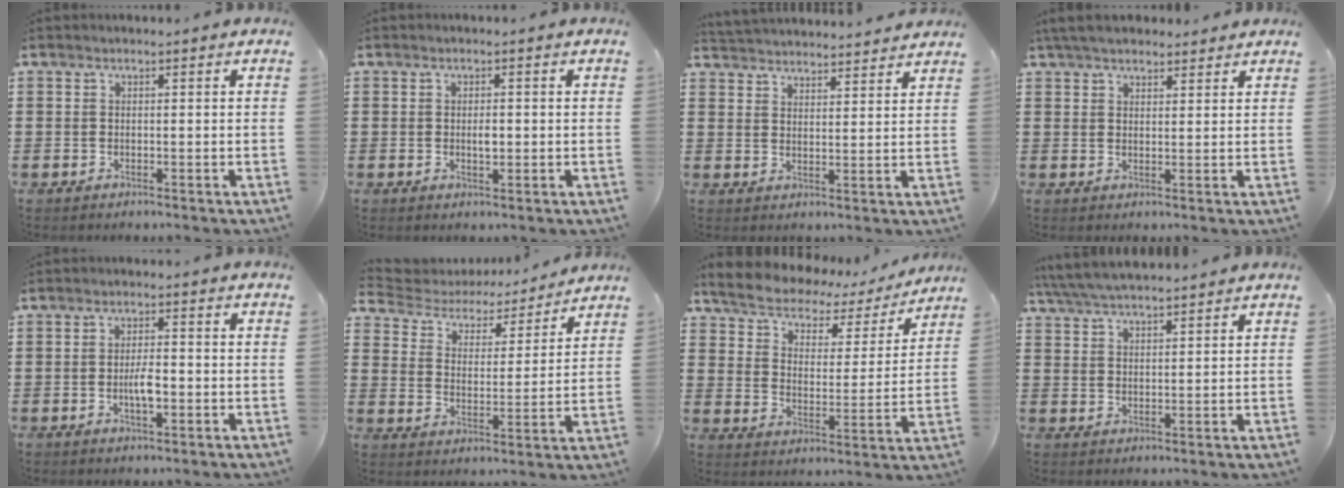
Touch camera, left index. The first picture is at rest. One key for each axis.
{"total": 1.8, "fx": 0.1, "fy": 0.7, "fz": 1.6, "tx": -0.032, "ty": 0.001, "tz": 0.001}
{"total": 3.6, "fx": 3.6, "fy": 0.0, "fz": -0.3, "tx": -0.008, "ty": -0.017, "tz": 0.066}
{"total": 4.6, "fx": 4.0, "fy": 1.3, "fz": 1.7, "tx": -0.045, "ty": -0.002, "tz": 0.077}
{"total": 3.8, "fx": -0.7, "fy": 1.3, "fz": 3.5, "tx": -0.064, "ty": 0.006, "tz": -0.014}
{"total": 4.0, "fx": 3.8, "fy": 0.9, "fz": 0.6, "tx": -0.037, "ty": -0.028, "tz": 0.058}
{"total": 4.4, "fx": 4.1, "fy": 1.3, "fz": 0.9, "tx": -0.043, "ty": -0.030, "tz": 0.062}
{"total": 4.9, "fx": 4.6, "fy": 0.5, "fz": 1.6, "tx": -0.046, "ty": -0.011, "tz": 0.085}